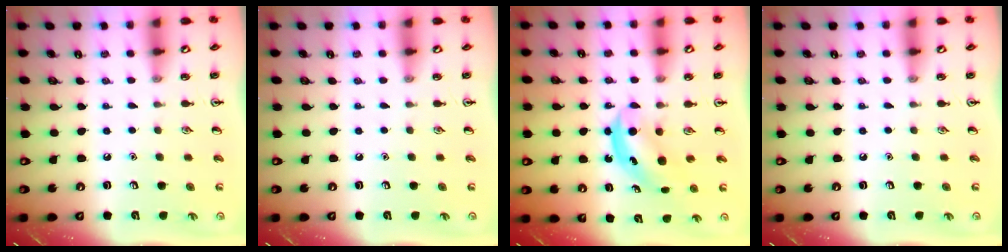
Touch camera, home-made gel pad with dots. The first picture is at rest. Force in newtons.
{"total": 0.0}
{"total": 5.3, "press": 5.2, "slide": 0.9}
{"total": 0.0}